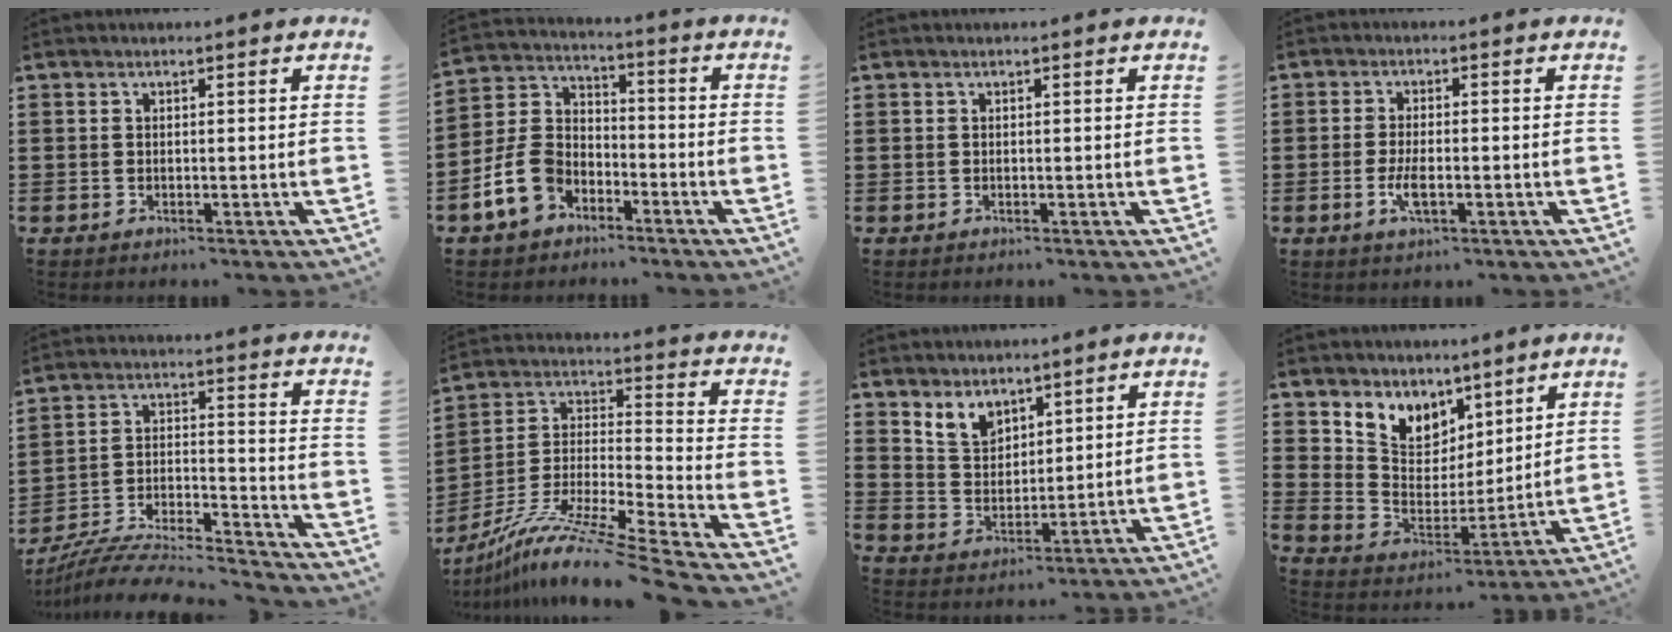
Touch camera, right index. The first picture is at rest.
{"total": 8.9, "force": [-4.6, 6.3, 4.4], "torque": [-0.134, 0.013, -0.096]}
{"total": 0.0}
{"total": 3.7, "force": [-1.0, 1.3, 3.3], "torque": [-0.071, -0.003, -0.022]}
{"total": 7.4, "force": [-7.0, 0.9, 2.3], "torque": [-0.046, -0.005, -0.141]}
{"total": 11.1, "force": [-9.6, -0.1, 5.5], "torque": [-0.110, 0.000, -0.194]}
{"total": 5.3, "force": [4.3, 2.9, 1.3], "torque": [-0.044, 0.000, 0.081]}
{"total": 6.6, "force": [5.1, 4.2, -0.5], "torque": [-0.038, -0.047, 0.095]}